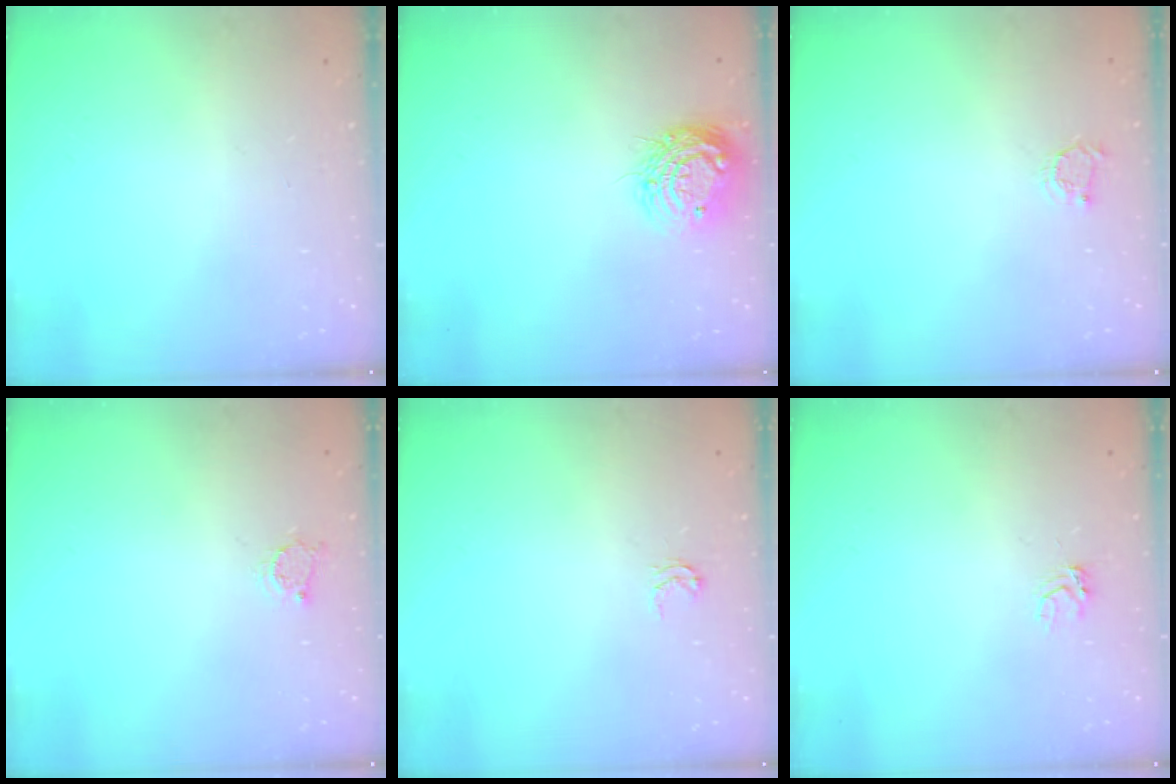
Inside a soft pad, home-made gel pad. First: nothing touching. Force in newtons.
{"total": 11.0, "press": 10.9, "slide": 0.8}
{"total": 2.9, "press": 2.8, "slide": 0.4}
{"total": 3.1, "press": 3.1, "slide": 0.3}
{"total": 2.7, "press": 2.7, "slide": 0.4}
{"total": 3.1, "press": 3.1, "slide": 0.4}